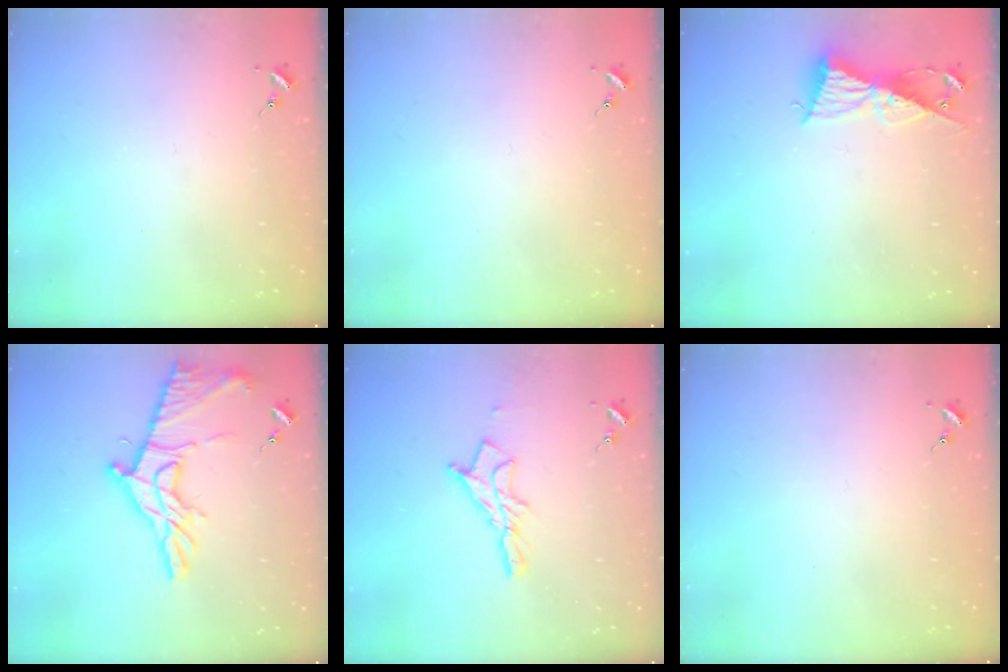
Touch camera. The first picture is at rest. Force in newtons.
{"total": 0.0}
{"total": 9.6, "press": 9.5, "slide": 0.6}
{"total": 18.0, "press": 17.9, "slide": 1.2}
{"total": 11.1, "press": 11.1, "slide": 1.1}
{"total": 0.0}